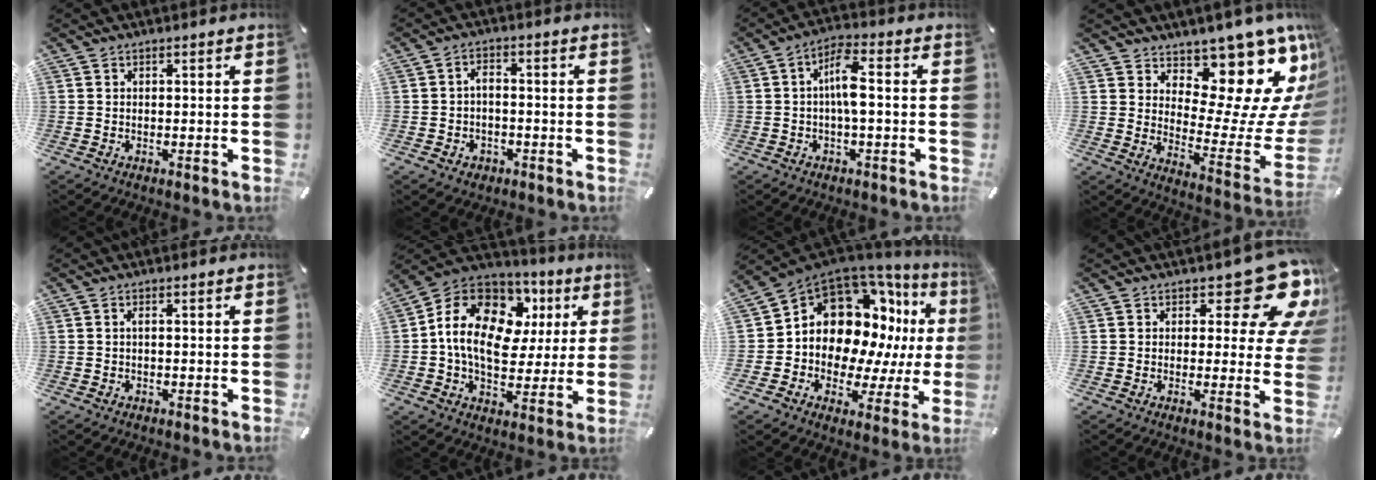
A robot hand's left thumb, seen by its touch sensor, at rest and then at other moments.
{"total": 3.5, "force": [-1.3, 2.7, 1.9], "torque": [-0.035, 0.010, -0.026]}
{"total": 7.4, "force": [-0.5, 2.3, 7.0], "torque": [-0.134, 0.012, -0.010]}
{"total": 14.9, "force": [11.3, 6.4, 7.4], "torque": [-0.081, -0.113, 0.183]}
{"total": 1.0, "force": [-0.1, 0.5, 0.9], "torque": [-0.017, 0.003, -0.003]}
{"total": 16.3, "force": [3.1, 11.9, 10.6], "torque": [-0.202, -0.009, 0.056]}
{"total": 15.7, "force": [4.7, 11.8, 9.3], "torque": [-0.155, -0.060, 0.090]}
{"total": 14.3, "force": [7.8, 6.6, 10.0], "torque": [-0.116, -0.057, 0.131]}